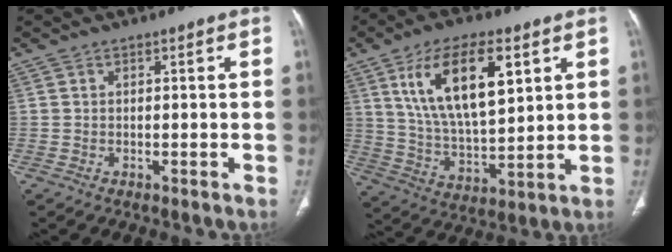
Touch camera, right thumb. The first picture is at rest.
{"total": 17.9, "force": [7.1, 7.7, 14.4], "torque": [-0.238, -0.025, 0.136]}